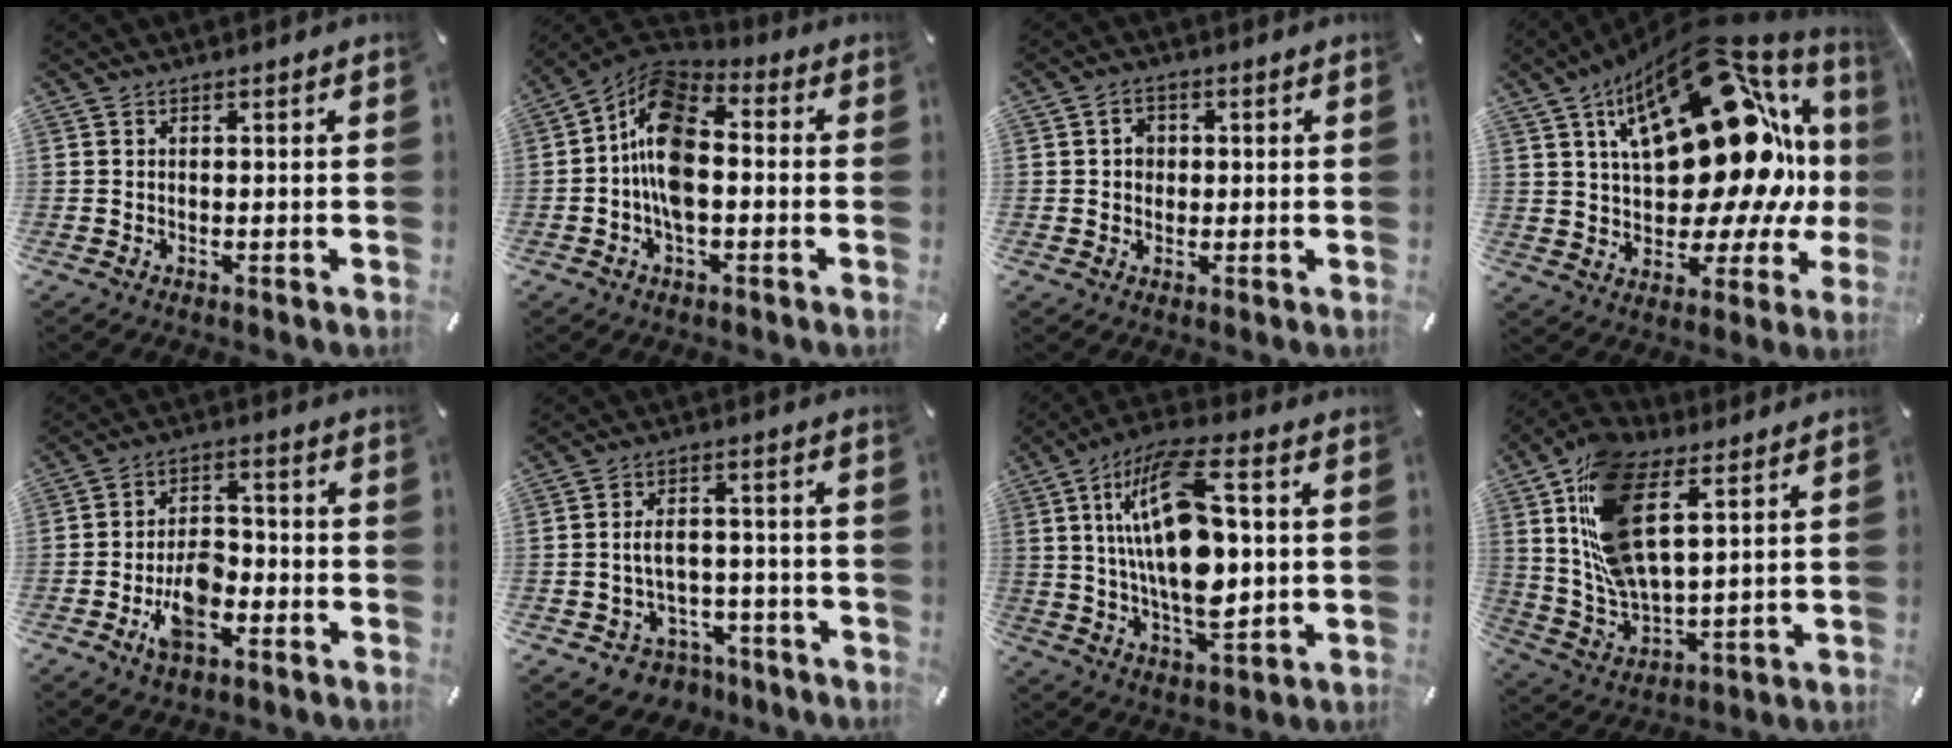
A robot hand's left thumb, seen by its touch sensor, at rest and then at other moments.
{"total": 12.6, "force": [-2.0, 7.3, 10.1], "torque": [-0.203, 0.000, -0.039]}
{"total": 3.5, "force": [0.2, 3.2, 1.4], "torque": [-0.015, 0.001, -0.002]}
{"total": 31.2, "force": [9.0, 15.8, 25.4], "torque": [-0.376, -0.076, 0.168]}
{"total": 9.7, "force": [-4.3, 5.8, 6.5], "torque": [-0.125, 0.015, -0.078]}
{"total": 6.8, "force": [-1.6, 5.8, 3.2], "torque": [-0.054, 0.019, -0.025]}
{"total": 20.2, "force": [3.5, 8.9, 17.8], "torque": [-0.362, -0.007, 0.048]}
{"total": 18.4, "force": [8.2, 9.0, 13.8], "torque": [-0.315, -0.019, 0.146]}